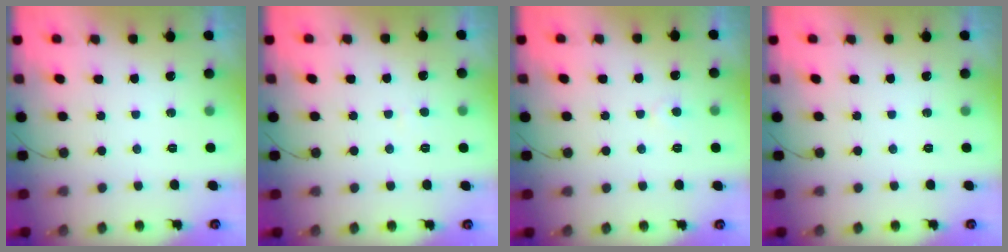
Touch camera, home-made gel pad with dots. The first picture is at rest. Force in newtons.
{"total": 1.8, "press": 1.7, "slide": 0.1}
{"total": 2.7, "press": 2.7, "slide": 0.2}
{"total": 0.0}